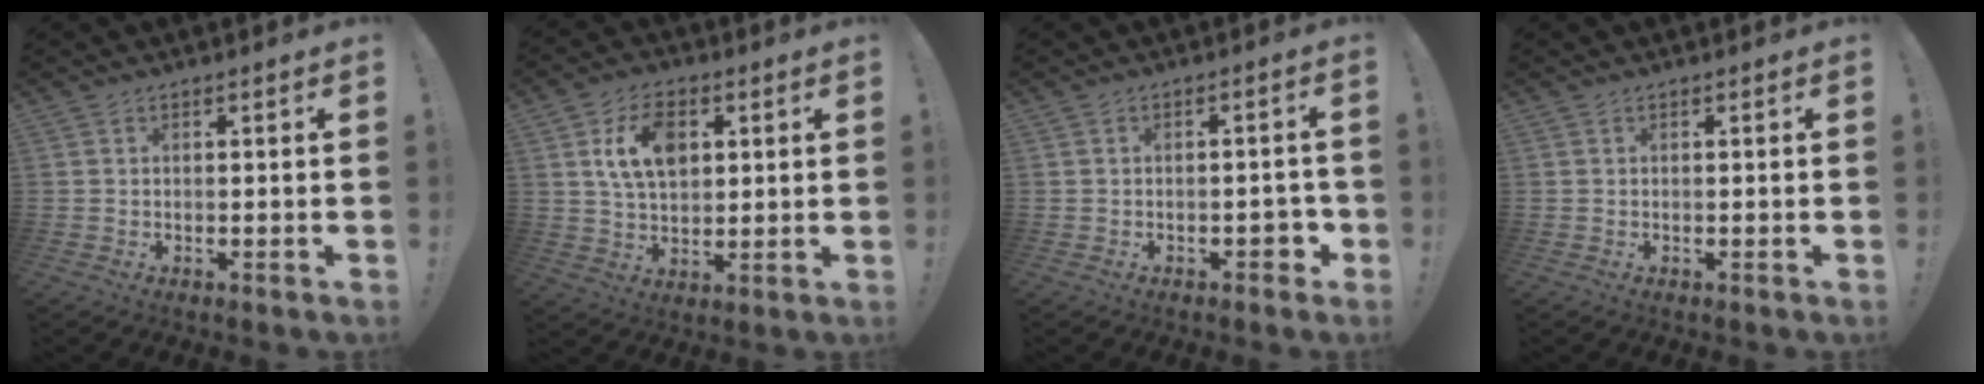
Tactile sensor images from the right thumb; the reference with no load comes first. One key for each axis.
{"total": 11.9, "fx": 3.8, "fy": 7.8, "fz": 8.2, "tx": -0.138, "ty": 0.005, "tz": 0.070}
{"total": 4.0, "fx": -1.9, "fy": 2.4, "fz": 2.6, "tx": -0.023, "ty": 0.010, "tz": -0.033}
{"total": 0.0}